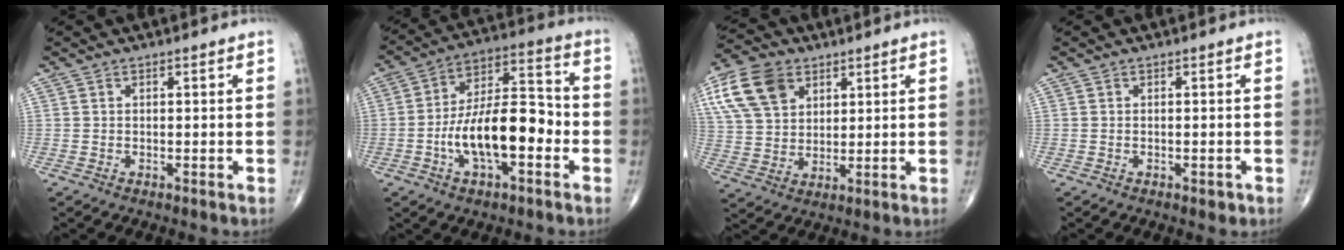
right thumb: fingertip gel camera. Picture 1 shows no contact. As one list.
[{"total": 16.4, "force": [-4.1, 7.2, 14.1], "torque": [-0.227, 0.043, -0.075]}, {"total": 13.5, "force": [6.0, 9.2, 7.8], "torque": [-0.146, -0.005, 0.117]}, {"total": 1.2, "force": [-0.5, 0.6, 0.9], "torque": [-0.012, 0.001, -0.005]}]